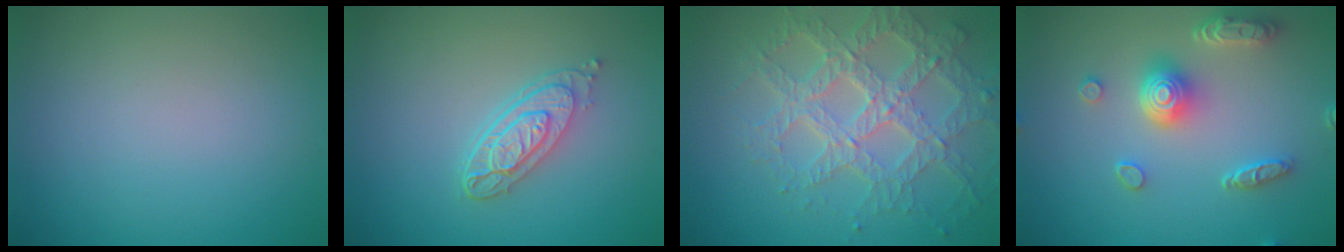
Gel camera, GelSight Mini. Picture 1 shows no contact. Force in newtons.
{"total": 4.1, "press": 3.1, "slide": 2.6}
{"total": 7.4, "press": 5.3, "slide": 5.1}
{"total": 4.9, "press": 3.9, "slide": 3.0}